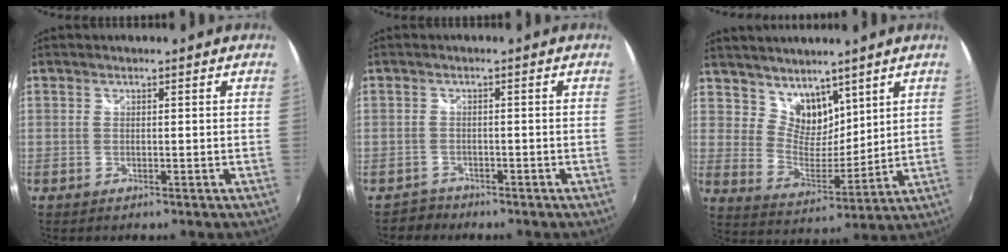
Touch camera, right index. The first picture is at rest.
{"total": 2.3, "force": [-1.8, 1.4, -0.5], "torque": [0.002, 0.007, -0.033]}
{"total": 9.1, "force": [6.7, 5.3, 3.3], "torque": [-0.049, -0.002, 0.130]}